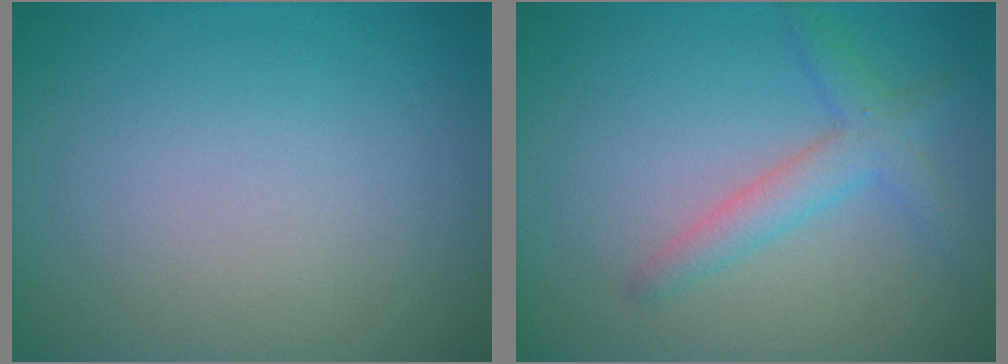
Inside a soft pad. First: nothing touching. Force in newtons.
{"total": 2.9, "press": 2.9, "slide": 0.1}